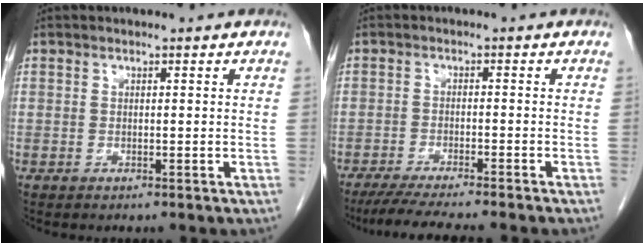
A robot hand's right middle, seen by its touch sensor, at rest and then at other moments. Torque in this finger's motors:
{"motor_torque": [1.12, -1.01, 0.12, 0.08]}